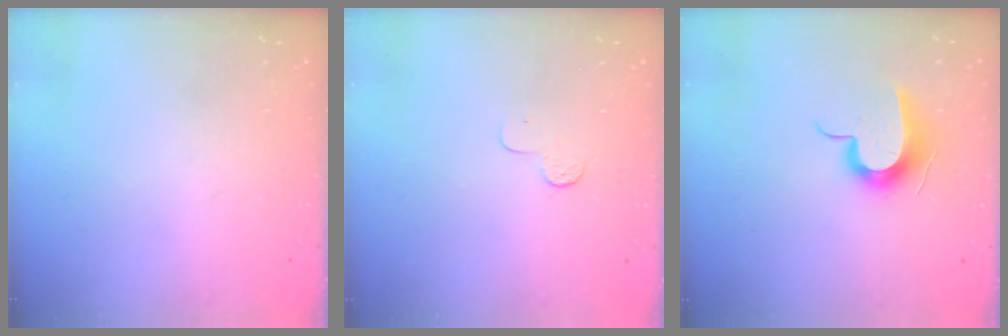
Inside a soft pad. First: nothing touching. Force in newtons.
{"total": 3.9, "press": 3.9, "slide": 0.4}
{"total": 10.6, "press": 10.5, "slide": 1.3}